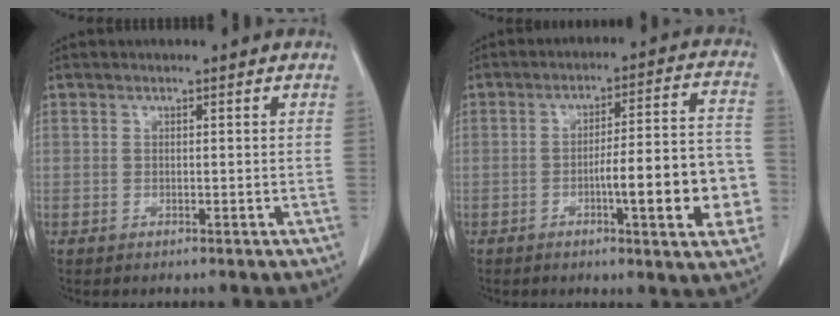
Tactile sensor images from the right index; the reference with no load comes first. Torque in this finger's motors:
{"motor_torque": [1.79, -0.34, 0.77, 0.14]}